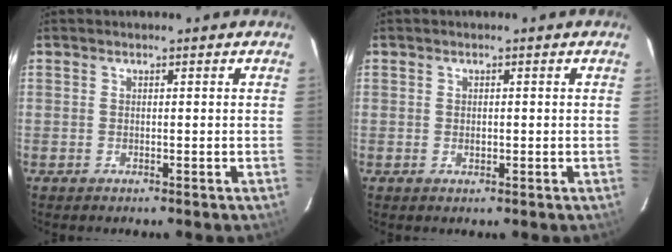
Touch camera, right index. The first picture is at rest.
{"total": 0.9, "force": [0.0, 0.8, 0.5], "torque": [-0.006, 0.002, 0.000]}